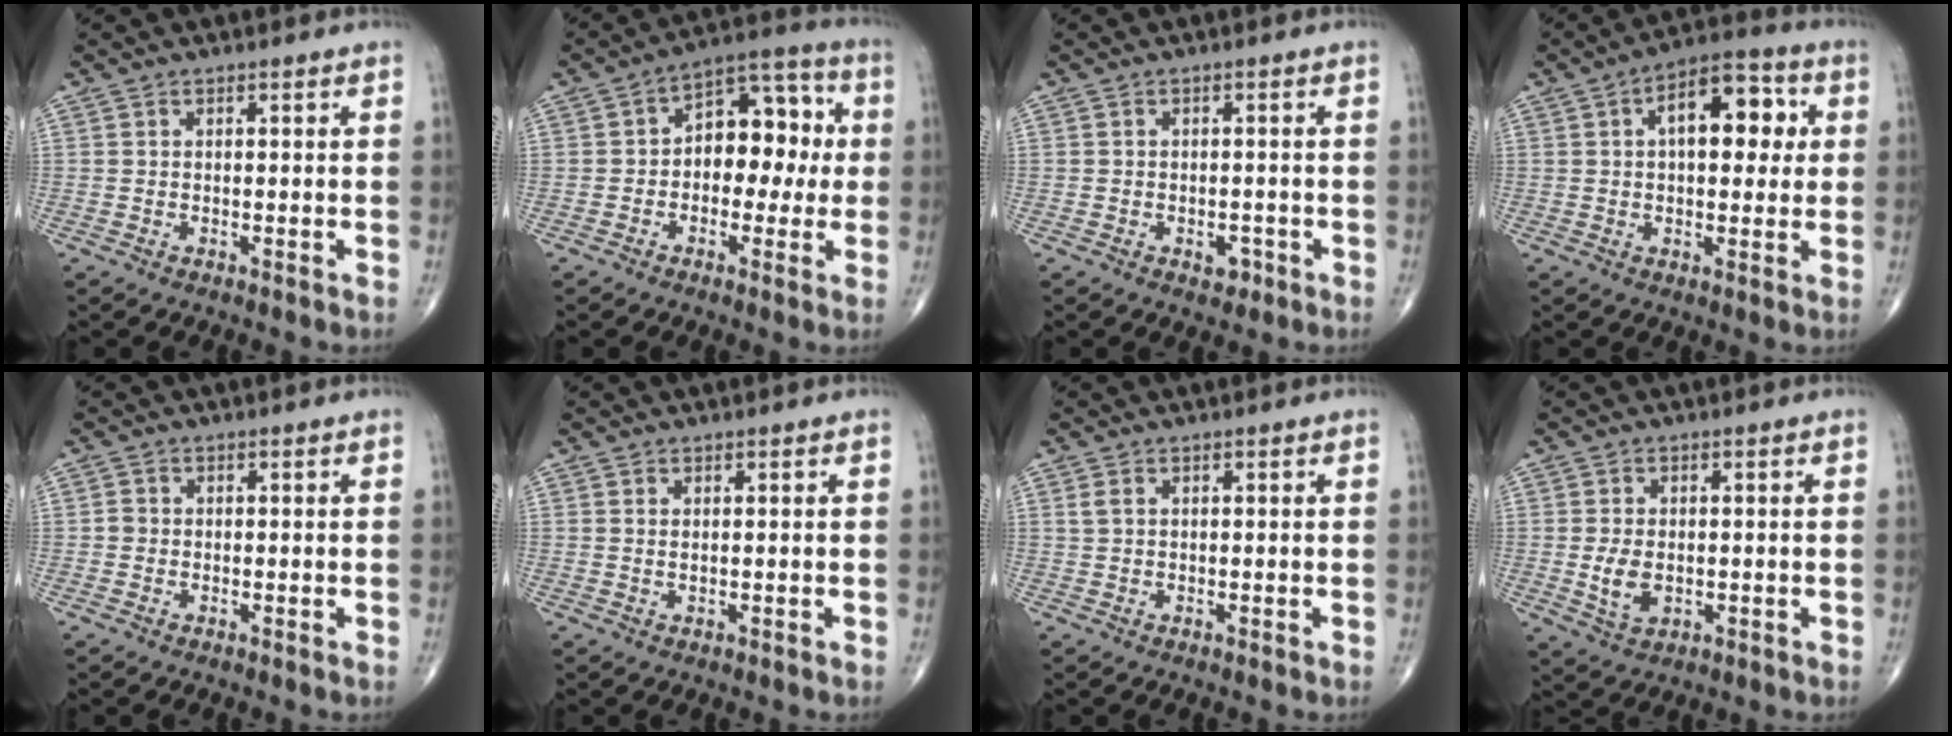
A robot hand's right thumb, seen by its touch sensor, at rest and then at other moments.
{"total": 12.5, "force": [0.2, 8.1, 9.5], "torque": [-0.091, 0.039, -0.009]}
{"total": 2.9, "force": [-1.3, 2.0, 1.7], "torque": [-0.005, 0.008, -0.015]}
{"total": 12.9, "force": [2.8, 6.7, 10.6], "torque": [-0.124, 0.019, 0.035]}
{"total": 1.2, "force": [-0.2, 1.1, 0.3], "torque": [0.000, 0.004, -0.005]}
{"total": 0.6, "force": [0.2, 0.1, 0.5], "torque": [-0.013, -0.001, 0.005]}
{"total": 1.2, "force": [0.5, 0.7, 0.8], "torque": [-0.024, 0.006, 0.013]}
{"total": 5.0, "force": [-0.5, 3.2, 3.8], "torque": [-0.066, -0.006, -0.002]}